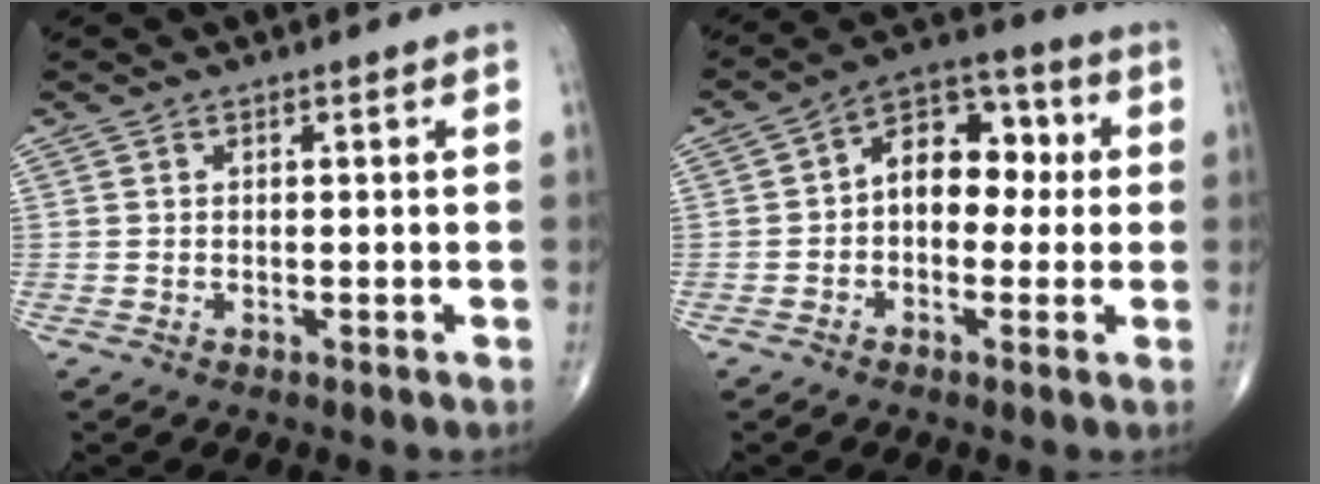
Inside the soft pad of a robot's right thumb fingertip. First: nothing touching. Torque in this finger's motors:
{"motor_torque": [-0.21, 0.13, 0.88, 0.06, 0.14]}